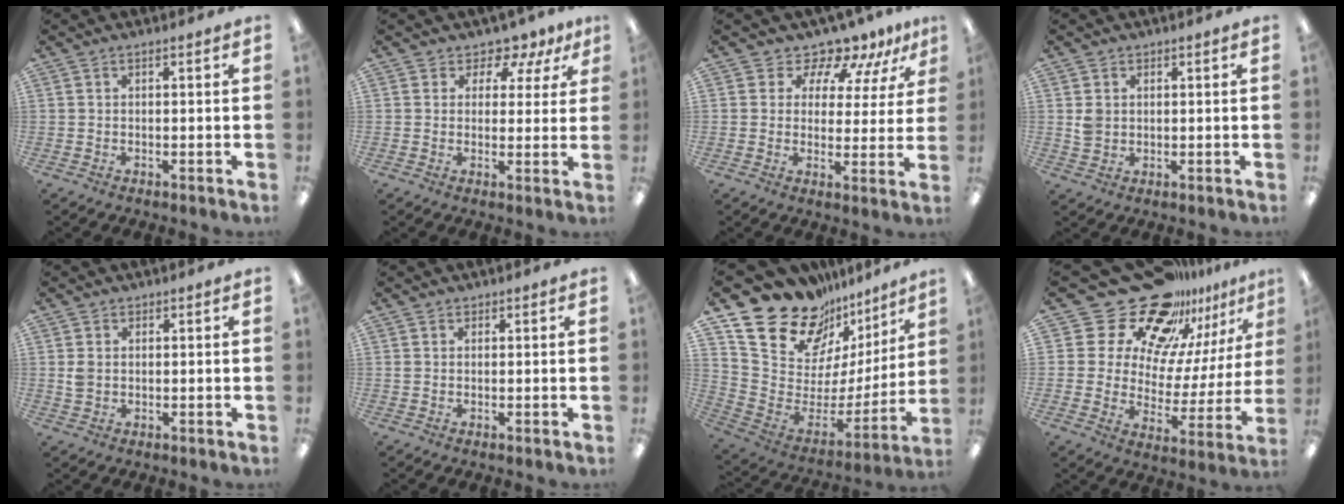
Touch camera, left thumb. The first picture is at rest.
{"total": 5.0, "force": [3.7, 3.0, 1.6], "torque": [-0.030, -0.026, 0.063]}
{"total": 9.6, "force": [8.7, 3.7, 2.0], "torque": [-0.037, -0.075, 0.158]}
{"total": 3.2, "force": [0.9, 2.9, 1.1], "torque": [-0.017, 0.003, 0.015]}
{"total": 2.4, "force": [0.7, 2.0, 1.2], "torque": [-0.016, 0.002, 0.010]}
{"total": 0.9, "force": [0.5, 0.7, 0.2], "torque": [-0.006, 0.004, 0.009]}
{"total": 20.7, "force": [16.6, 10.4, 6.6], "torque": [-0.100, -0.145, 0.309]}
{"total": 22.1, "force": [17.4, 11.4, 7.7], "torque": [-0.141, -0.124, 0.320]}